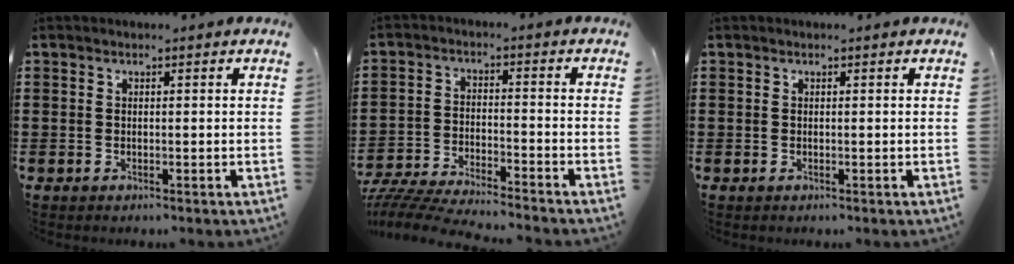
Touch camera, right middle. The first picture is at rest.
{"total": 5.7, "force": [-5.5, 0.2, 1.2], "torque": [-0.038, -0.005, -0.114]}
{"total": 0.0}